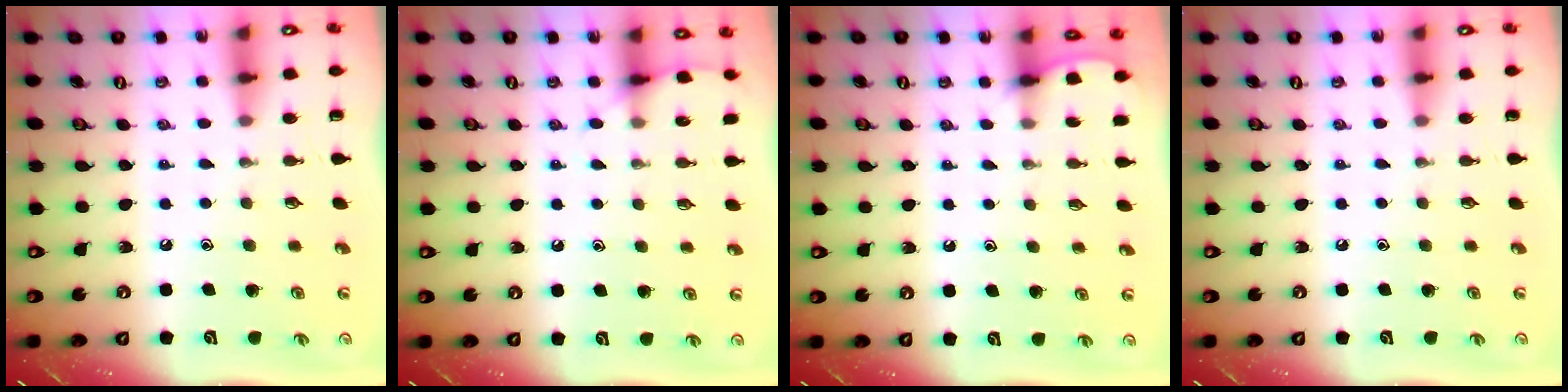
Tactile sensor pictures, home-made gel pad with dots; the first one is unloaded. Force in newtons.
{"total": 5.8, "press": 5.8, "slide": 0.7}
{"total": 2.1, "press": 2.1, "slide": 0.3}
{"total": 0.0}